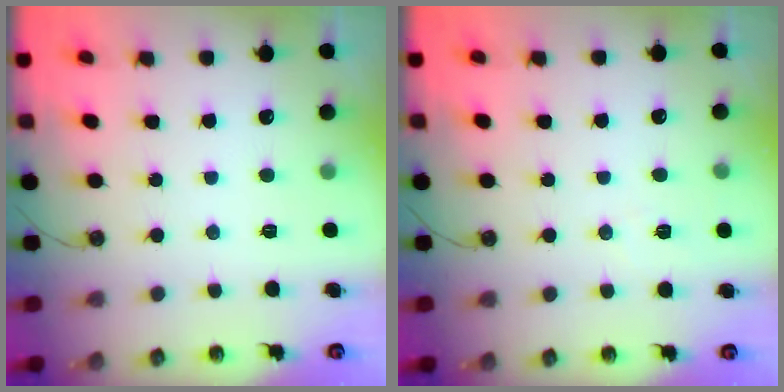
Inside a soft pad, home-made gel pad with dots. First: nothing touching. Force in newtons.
{"total": 5.7, "press": 4.7, "slide": 3.2}